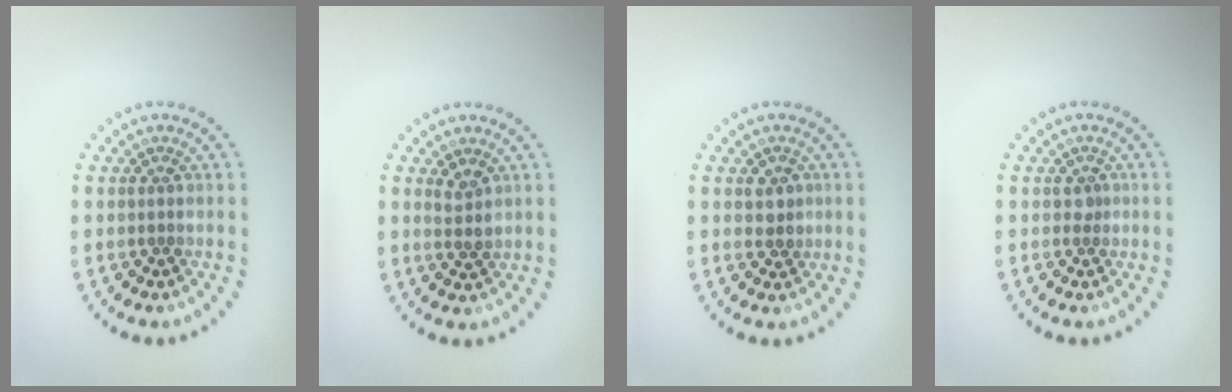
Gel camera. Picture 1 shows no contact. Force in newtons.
{"total": 1.4, "press": 1.3, "slide": 0.7}
{"total": 1.6, "press": 1.5, "slide": 0.4}
{"total": 0.8, "press": 0.6, "slide": 0.5}